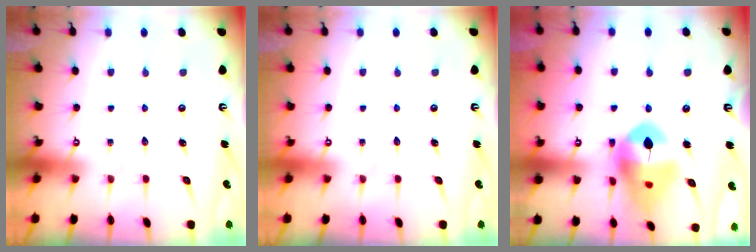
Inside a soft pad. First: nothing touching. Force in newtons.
{"total": 0.0}
{"total": 16.2, "press": 16.1, "slide": 1.8}